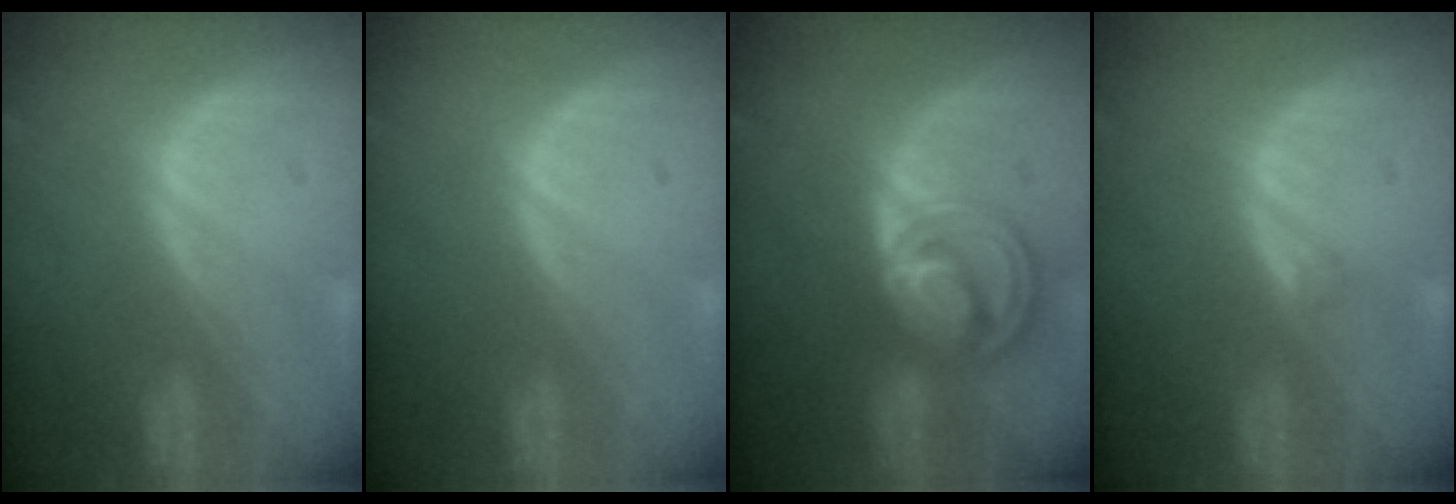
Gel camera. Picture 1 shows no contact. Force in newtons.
{"total": 0.0}
{"total": 8.7, "press": 7.3, "slide": 4.7}
{"total": 0.8, "press": 0.8, "slide": 0.1}